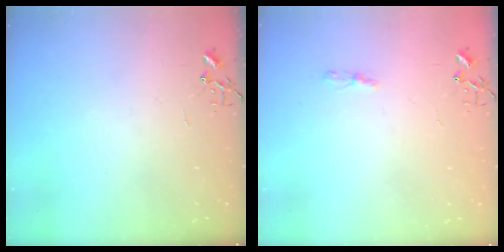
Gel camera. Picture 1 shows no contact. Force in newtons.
{"total": 3.8, "press": 3.8, "slide": 0.5}